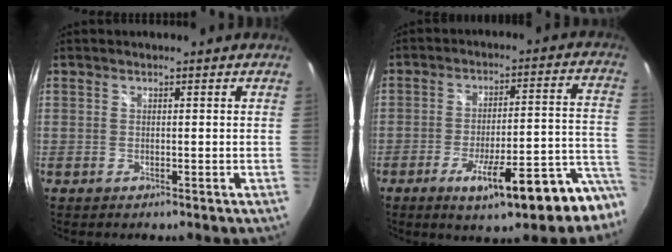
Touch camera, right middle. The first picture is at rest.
{"total": 17.0, "force": [-12.0, 2.7, 11.7], "torque": [-0.155, -0.013, -0.166]}